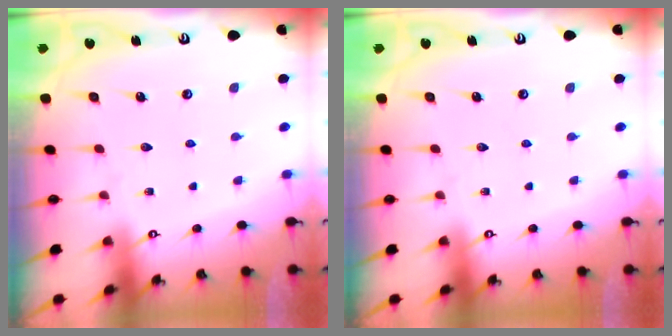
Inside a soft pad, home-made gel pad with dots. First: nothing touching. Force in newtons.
{"total": 0.0}